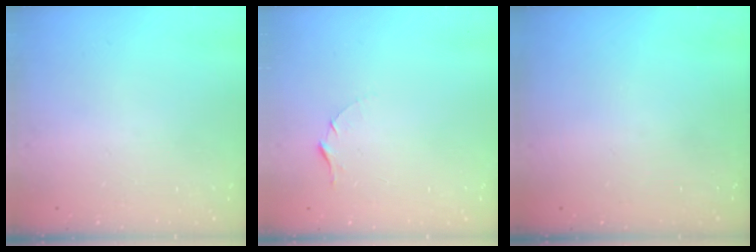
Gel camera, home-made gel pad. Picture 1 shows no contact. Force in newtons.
{"total": 5.4, "press": 5.4, "slide": 0.5}
{"total": 0.0}